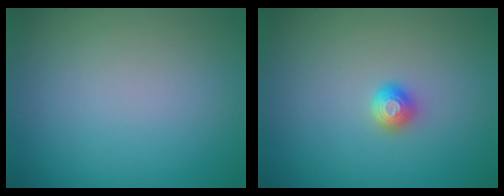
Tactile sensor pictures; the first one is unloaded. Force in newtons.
{"total": 1.4, "press": 1.2, "slide": 0.7}